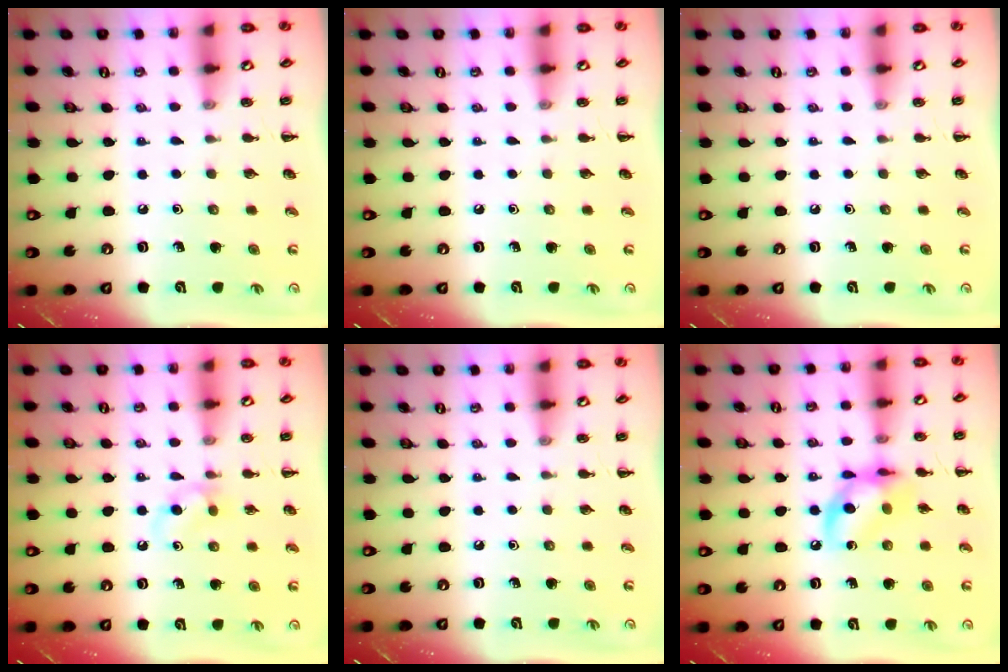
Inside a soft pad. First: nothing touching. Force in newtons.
{"total": 0.0}
{"total": 0.0}
{"total": 4.6, "press": 4.4, "slide": 1.5}
{"total": 0.0}
{"total": 11.5, "press": 11.4, "slide": 1.5}